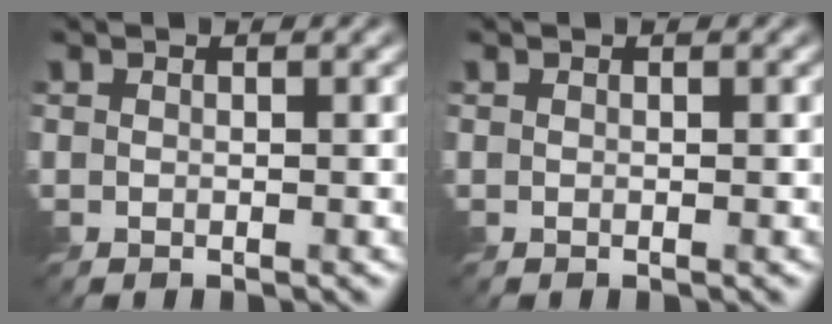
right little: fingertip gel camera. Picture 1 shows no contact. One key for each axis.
{"total": 0.0}